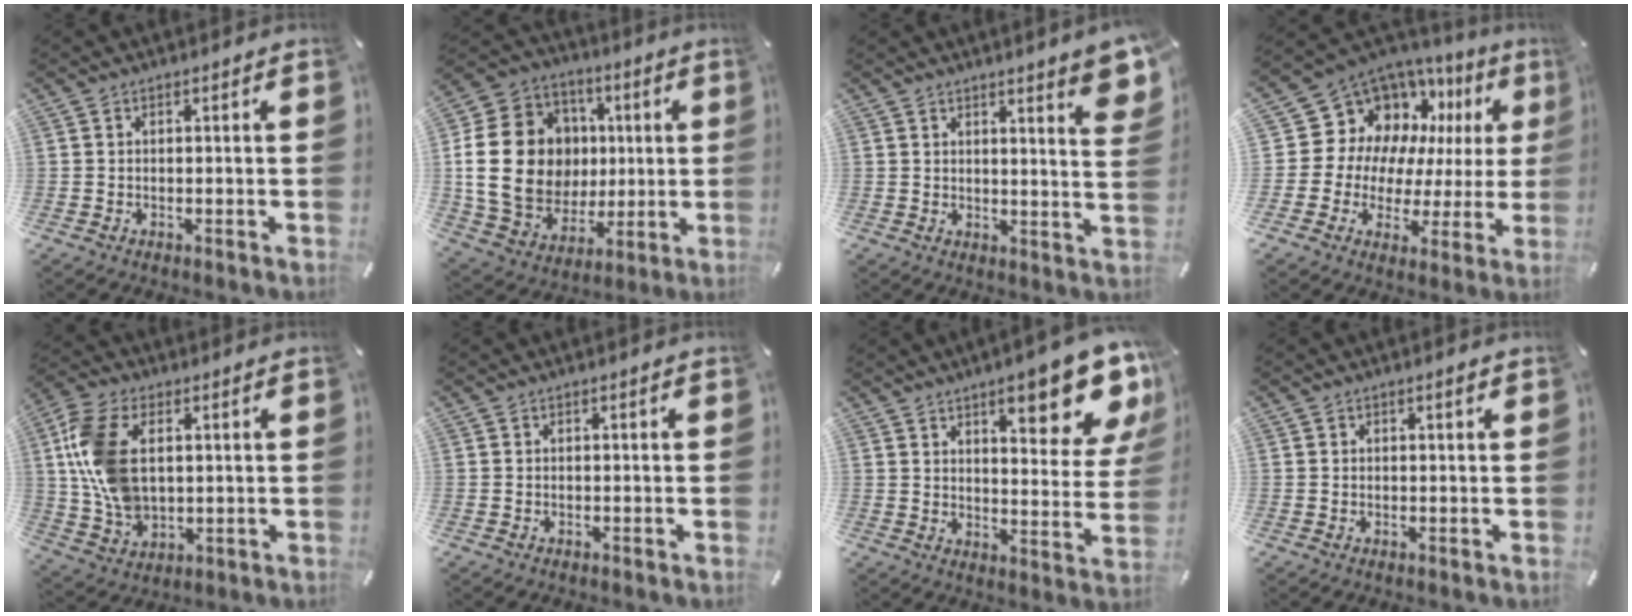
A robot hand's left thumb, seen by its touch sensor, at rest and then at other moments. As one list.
[{"total": 22.2, "force": [1.7, 18.8, 11.7], "torque": [-0.223, 0.010, 0.049]}, {"total": 6.5, "force": [4.3, 0.5, 4.8], "torque": [-0.068, -0.031, 0.070]}, {"total": 13.1, "force": [6.6, 10.6, 4.2], "torque": [-0.073, -0.074, 0.131]}, {"total": 13.1, "force": [2.4, 8.9, 9.3], "torque": [-0.218, 0.002, 0.043]}, {"total": 0.0}, {"total": 16.3, "force": [10.1, 5.4, 11.5], "torque": [-0.143, -0.064, 0.161]}, {"total": 0.8, "force": [0.5, 0.4, 0.5], "torque": [-0.010, 0.003, 0.007]}]